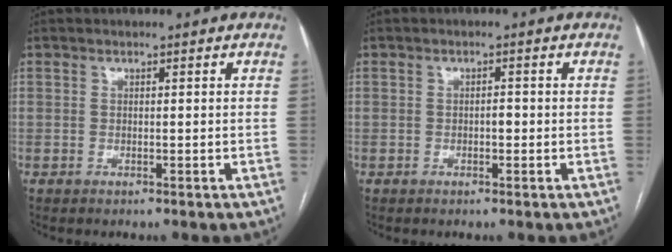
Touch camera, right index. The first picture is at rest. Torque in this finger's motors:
{"motor_torque": [0.35, 0.15, 0.02, 0.02]}